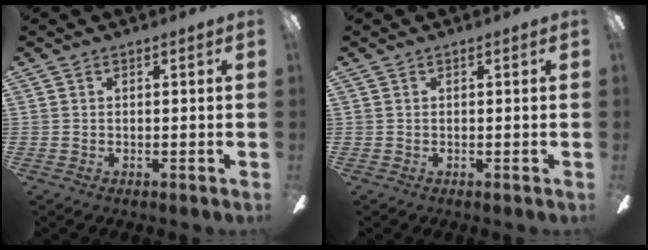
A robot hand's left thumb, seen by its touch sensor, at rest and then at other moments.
{"total": 0.0}